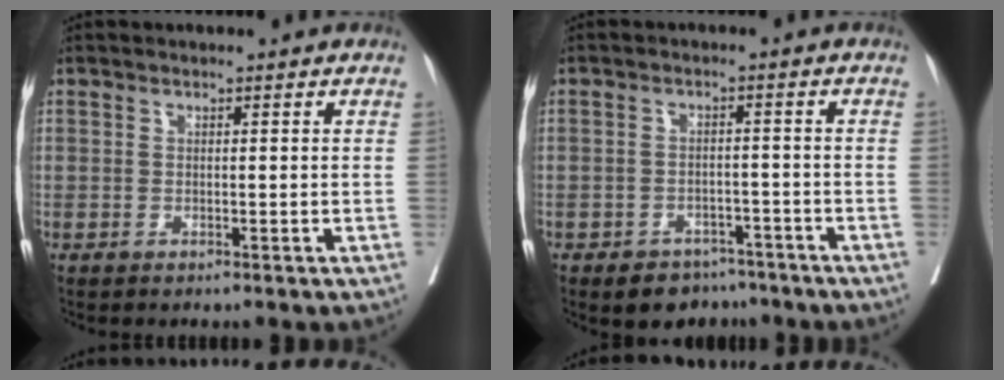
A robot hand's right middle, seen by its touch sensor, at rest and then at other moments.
{"total": 5.5, "force": [-4.3, 3.3, 1.0], "torque": [-0.004, 0.009, -0.060]}